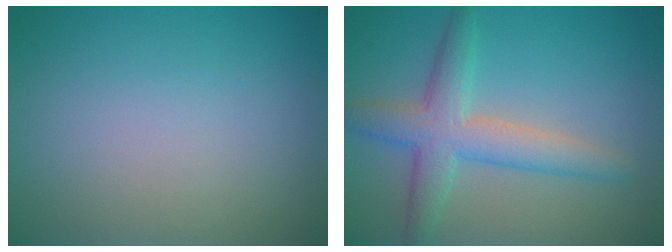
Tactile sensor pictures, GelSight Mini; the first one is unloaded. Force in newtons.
{"total": 4.8, "press": 4.8, "slide": 0.1}